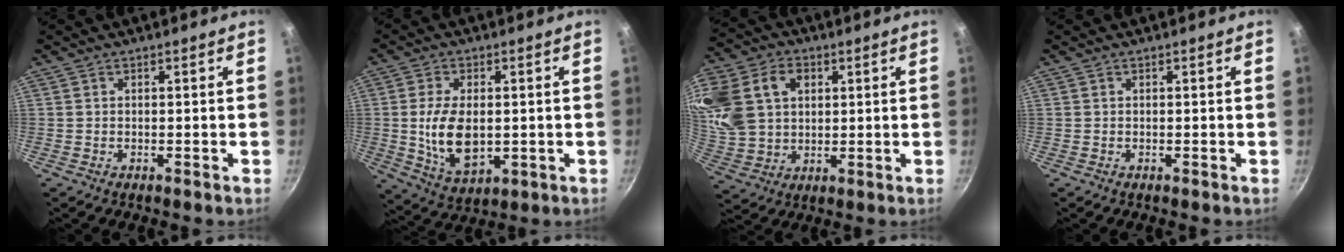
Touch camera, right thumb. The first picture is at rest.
{"total": 11.3, "force": [-0.1, 6.5, 9.2], "torque": [-0.163, -0.011, 0.009]}
{"total": 22.4, "force": [6.8, 16.7, 13.2], "torque": [-0.292, 0.021, 0.131]}
{"total": 0.0}